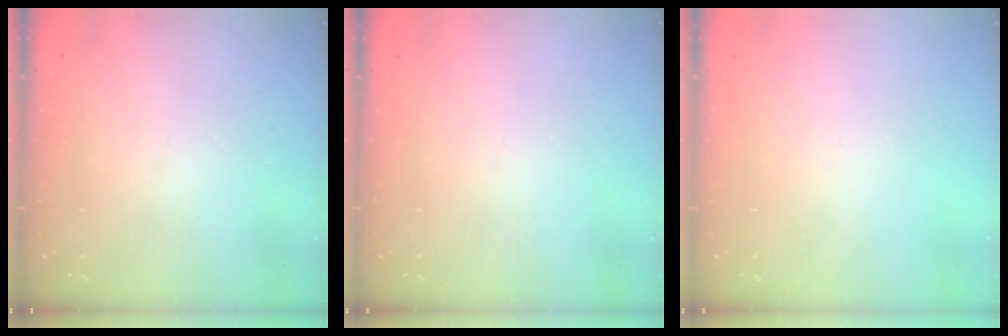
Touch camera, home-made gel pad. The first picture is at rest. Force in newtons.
{"total": 0.0}
{"total": 0.0}